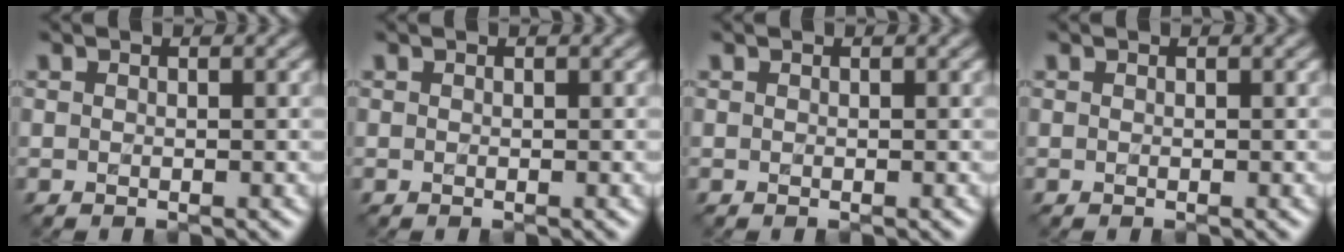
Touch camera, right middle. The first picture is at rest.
{"total": 0.0}
{"total": 0.0}
{"total": 0.0}